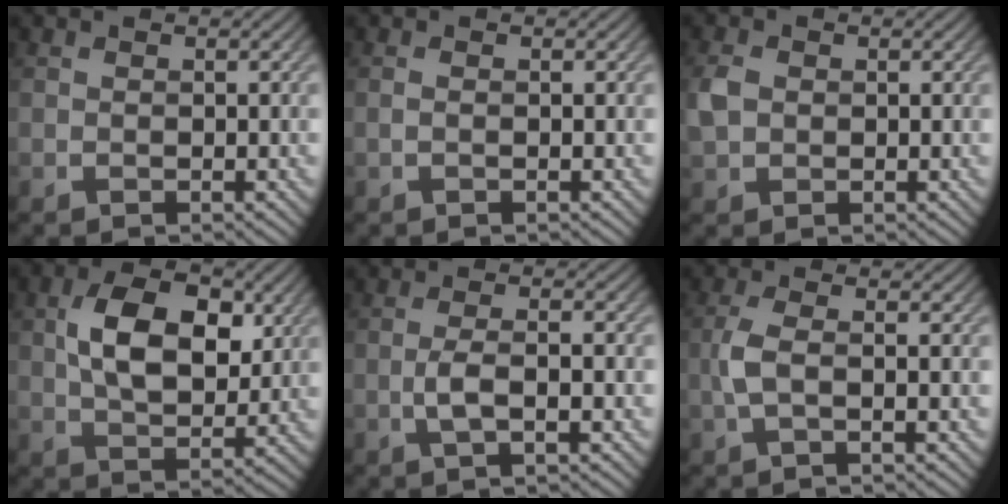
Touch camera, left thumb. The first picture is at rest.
{"total": 0.5, "force": [-0.1, 0.1, 0.5], "torque": [-0.012, -0.001, -0.003]}
{"total": 2.9, "force": [0.3, 2.3, 1.7], "torque": [-0.047, 0.000, 0.005]}
{"total": 9.1, "force": [2.1, 5.4, 7.0], "torque": [-0.130, 0.006, 0.037]}
{"total": 3.4, "force": [-1.1, 0.9, 3.1], "torque": [-0.069, 0.003, -0.026]}
{"total": 3.1, "force": [-0.5, 0.7, 2.9], "torque": [-0.070, 0.002, -0.019]}